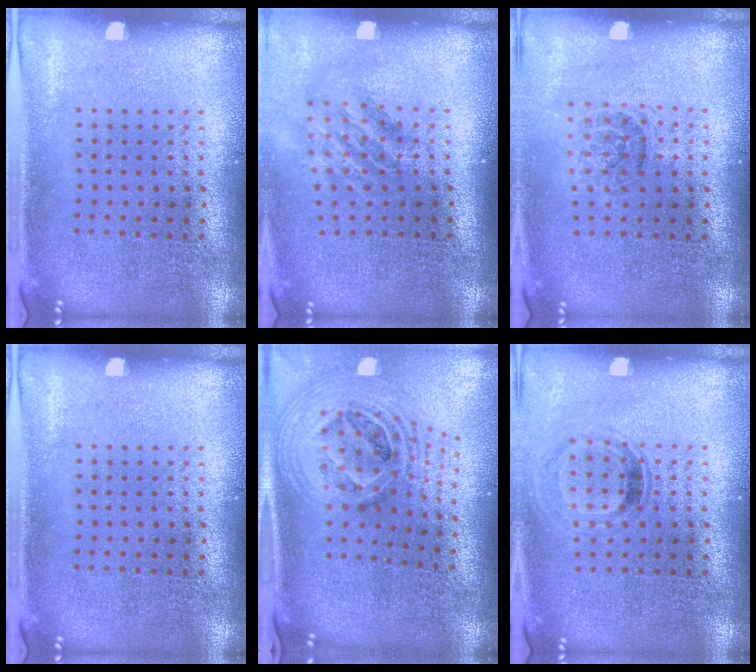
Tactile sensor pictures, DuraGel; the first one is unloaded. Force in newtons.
{"total": 1.7, "press": 1.2, "slide": 1.2}
{"total": 1.2, "press": 1.0, "slide": 0.7}
{"total": 0.0}
{"total": 2.7, "press": 1.9, "slide": 1.9}
{"total": 0.9, "press": 0.9, "slide": 0.3}